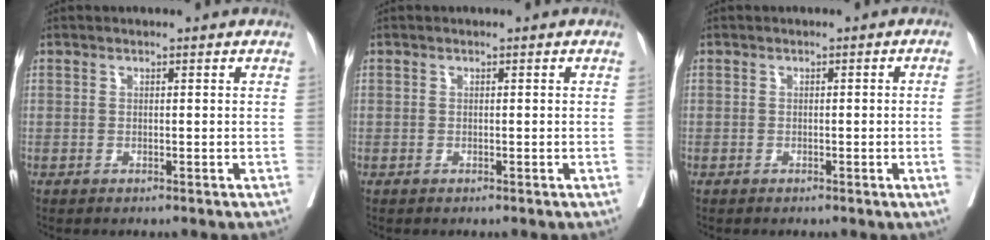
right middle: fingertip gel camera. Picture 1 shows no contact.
{"total": 0.0}
{"total": 2.4, "force": [-0.4, -0.6, 2.3], "torque": [-0.032, 0.000, -0.002]}